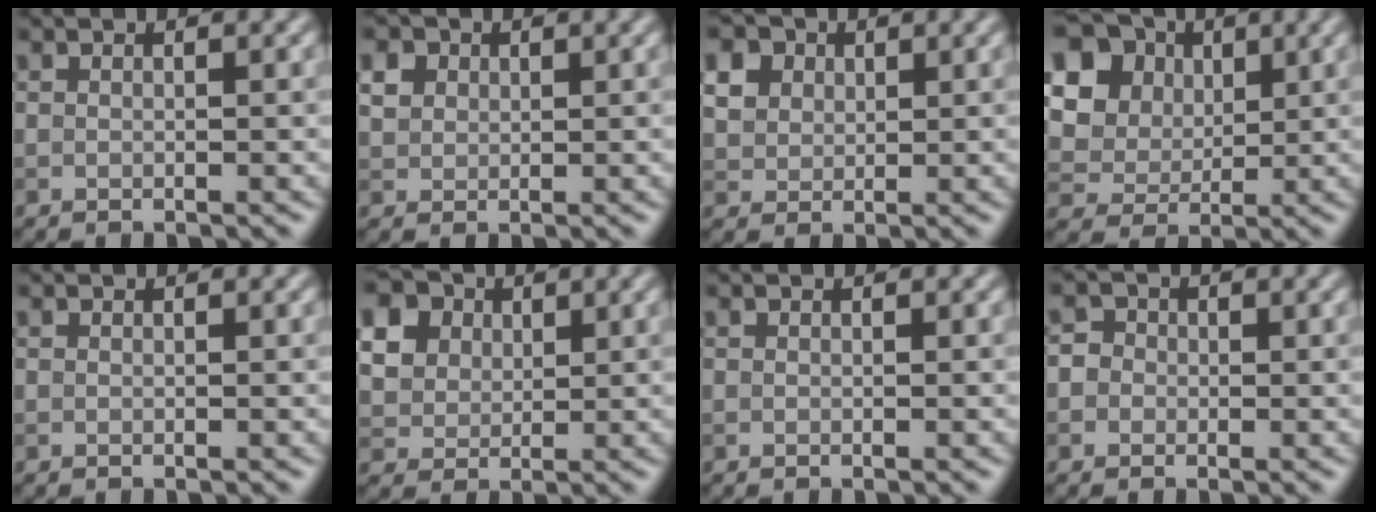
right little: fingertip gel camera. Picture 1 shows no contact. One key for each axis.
{"total": 2.2, "fx": 1.0, "fy": 1.8, "fz": 0.9, "tx": -0.020, "ty": 0.002, "tz": 0.022}
{"total": 5.8, "fx": 2.8, "fy": 4.4, "fz": 2.7, "tx": -0.085, "ty": 0.017, "tz": 0.047}
{"total": 15.6, "fx": 5.9, "fy": 12.8, "fz": 6.7, "tx": -0.177, "ty": 0.025, "tz": 0.100}
{"total": 0.0}
{"total": 11.6, "fx": 5.3, "fy": 9.0, "fz": 5.2, "tx": -0.143, "ty": 0.027, "tz": 0.091}
{"total": 0.0}
{"total": 2.6, "fx": 0.1, "fy": 2.5, "fz": 1.0, "tx": 0.010, "ty": 0.016, "tz": -0.028}